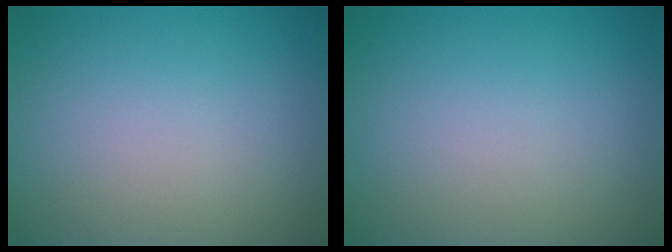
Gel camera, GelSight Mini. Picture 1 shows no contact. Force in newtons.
{"total": 0.0}